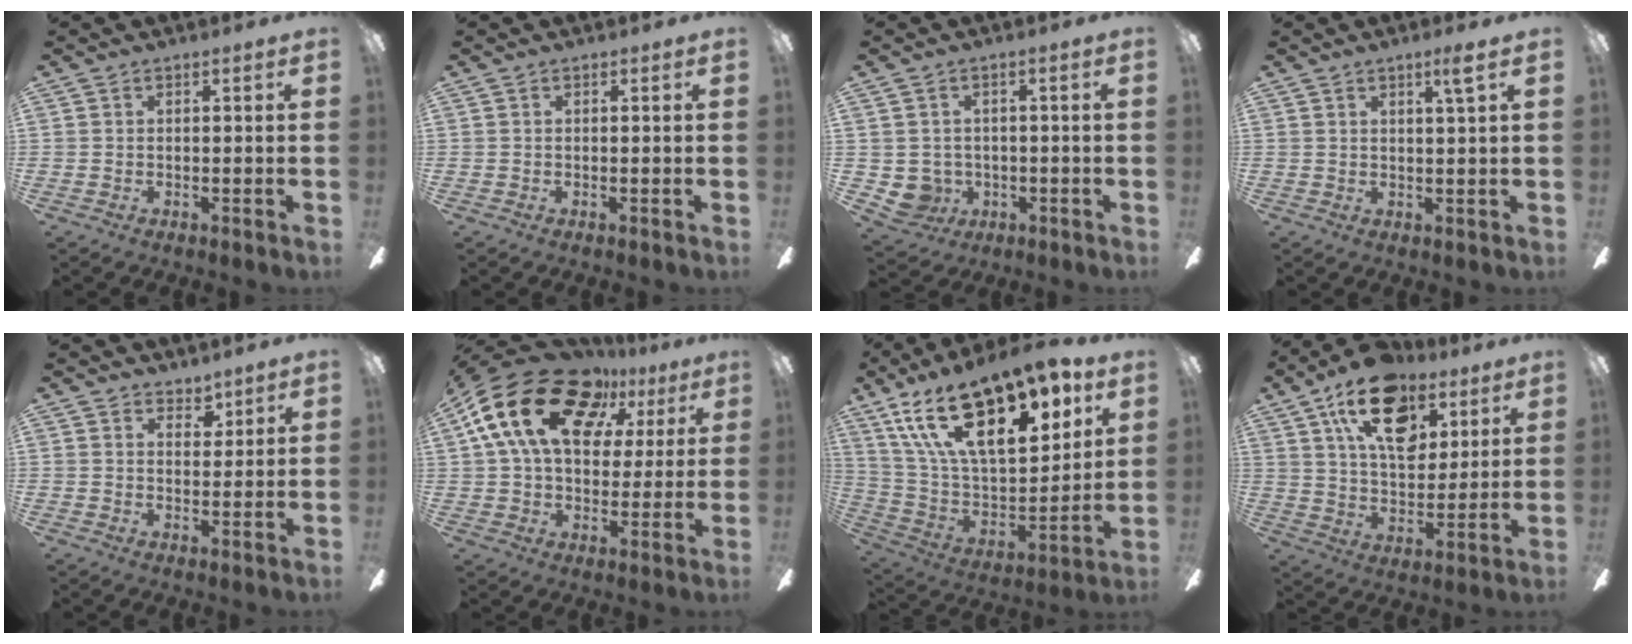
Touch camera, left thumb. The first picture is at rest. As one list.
[{"total": 0.0}, {"total": 4.5, "force": [-0.2, 4.4, 1.0], "torque": [-0.049, -0.001, -0.003]}, {"total": 3.5, "force": [2.2, -0.2, 2.7], "torque": [-0.042, -0.008, 0.032]}, {"total": 3.6, "force": [3.1, 1.8, 0.2], "torque": [0.002, -0.017, 0.056]}, {"total": 22.0, "force": [9.3, 14.2, 13.9], "torque": [-0.260, -0.029, 0.165]}, {"total": 25.8, "force": [15.8, 11.3, 17.0], "torque": [-0.308, -0.090, 0.277]}, {"total": 19.6, "force": [10.5, 11.2, 12.2], "torque": [-0.190, -0.034, 0.186]}]